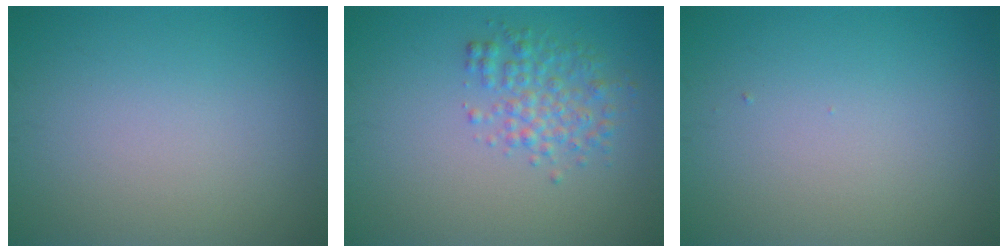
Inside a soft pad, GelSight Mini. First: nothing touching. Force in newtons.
{"total": 3.0, "press": 3.0, "slide": 0.1}
{"total": 0.0}